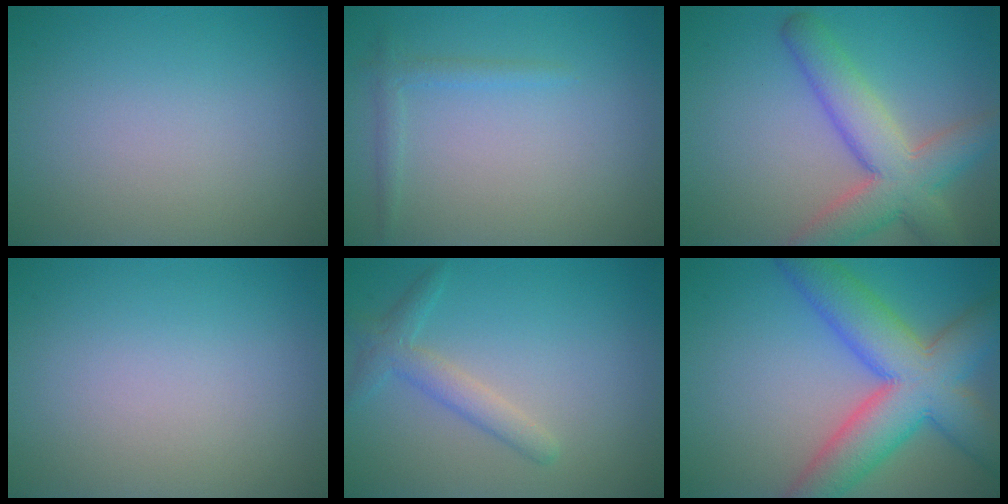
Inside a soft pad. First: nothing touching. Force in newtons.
{"total": 1.3, "press": 1.3, "slide": 0.1}
{"total": 6.9, "press": 6.9, "slide": 0.3}
{"total": 0.0}
{"total": 2.4, "press": 2.4, "slide": 0.2}
{"total": 10.2, "press": 10.2, "slide": 0.3}